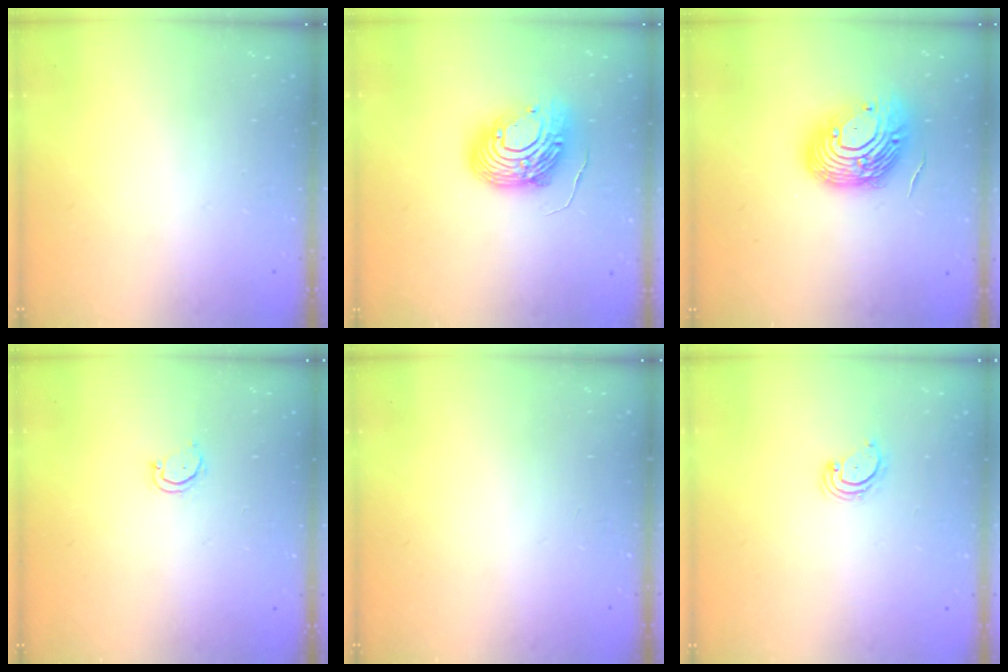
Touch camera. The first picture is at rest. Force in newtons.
{"total": 14.4, "press": 14.4, "slide": 1.1}
{"total": 16.3, "press": 16.2, "slide": 2.1}
{"total": 2.7, "press": 2.7, "slide": 0.3}
{"total": 0.0}
{"total": 2.7, "press": 2.7, "slide": 0.3}